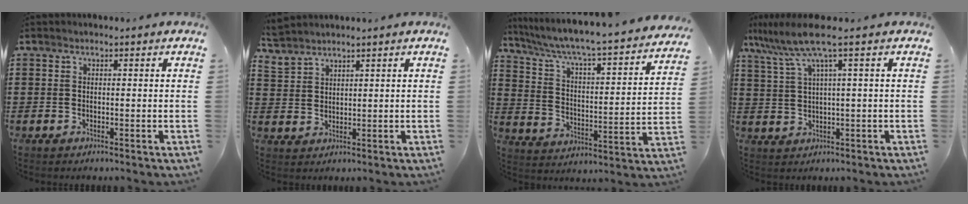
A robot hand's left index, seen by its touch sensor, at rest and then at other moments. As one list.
[{"total": 2.7, "force": [2.6, 0.8, -0.1], "torque": [-0.008, -0.002, 0.050]}, {"total": 4.5, "force": [3.8, -0.2, 2.3], "torque": [-0.065, -0.046, 0.051]}, {"total": 6.5, "force": [2.9, 0.1, 5.8], "torque": [-0.137, -0.016, 0.043]}]